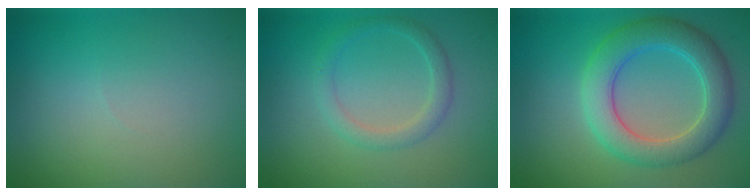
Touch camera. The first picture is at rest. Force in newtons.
{"total": 2.0, "press": 2.0, "slide": 0.1}
{"total": 5.8, "press": 5.8, "slide": 0.2}